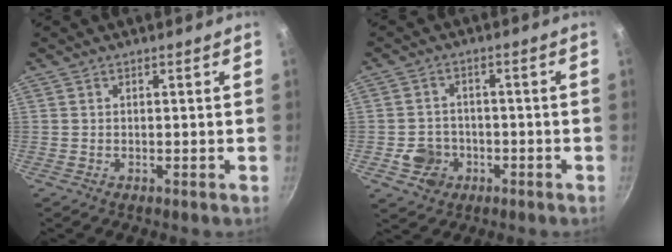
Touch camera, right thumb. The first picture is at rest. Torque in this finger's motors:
{"motor_torque": [0.77, 0.68, 0.25, 0.07, 0.03]}